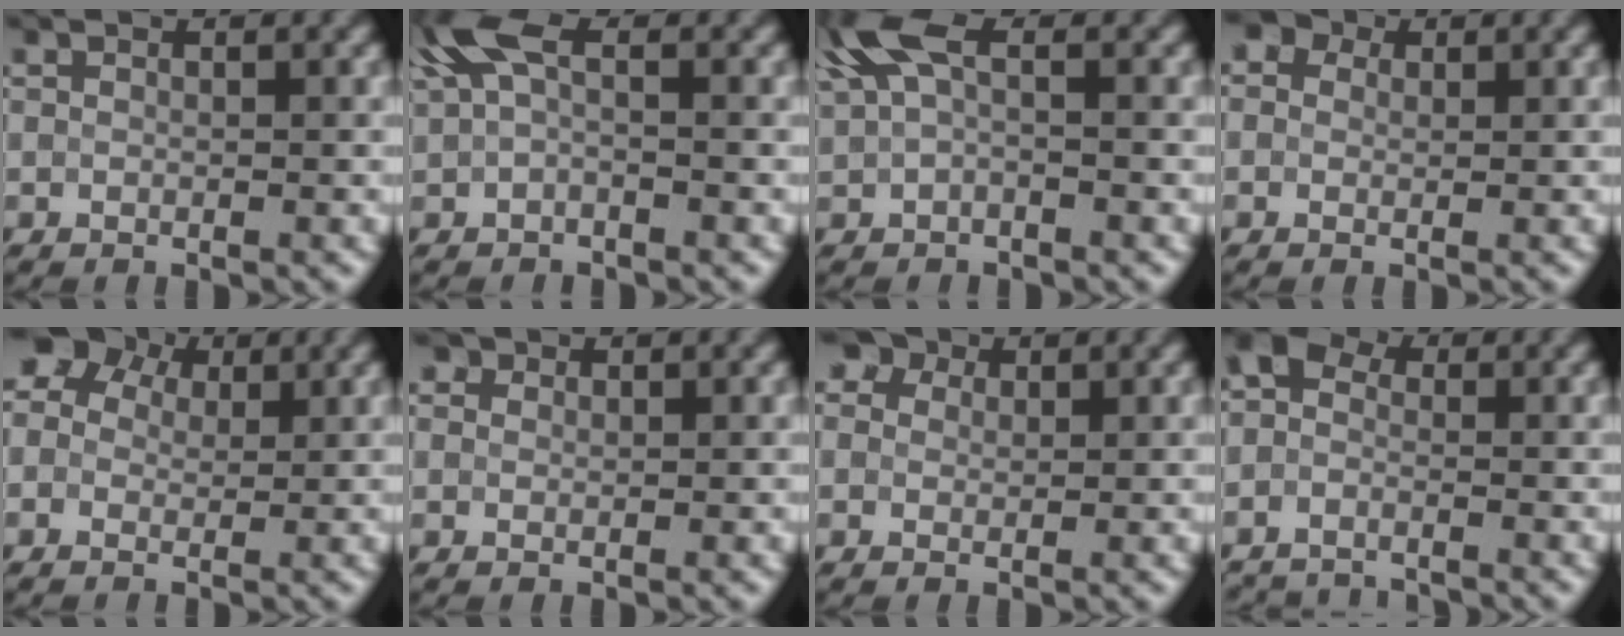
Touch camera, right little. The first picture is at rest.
{"total": 3.4, "force": [0.6, 1.4, 3.1], "torque": [-0.074, 0.002, 0.002]}
{"total": 3.7, "force": [1.0, 1.4, 3.3], "torque": [-0.076, 0.002, 0.013]}
{"total": 3.7, "force": [1.6, 2.8, 1.7], "torque": [-0.012, 0.026, -0.025]}
{"total": 6.3, "force": [1.9, 5.1, 3.1], "torque": [-0.059, 0.037, -0.001]}
{"total": 1.7, "force": [1.0, 1.2, 0.6], "torque": [-0.002, 0.011, -0.009]}
{"total": 4.6, "force": [2.5, 3.2, 2.1], "torque": [-0.033, 0.033, 0.001]}
{"total": 4.3, "force": [-2.9, 2.8, 1.6], "torque": [-0.020, 0.004, -0.054]}